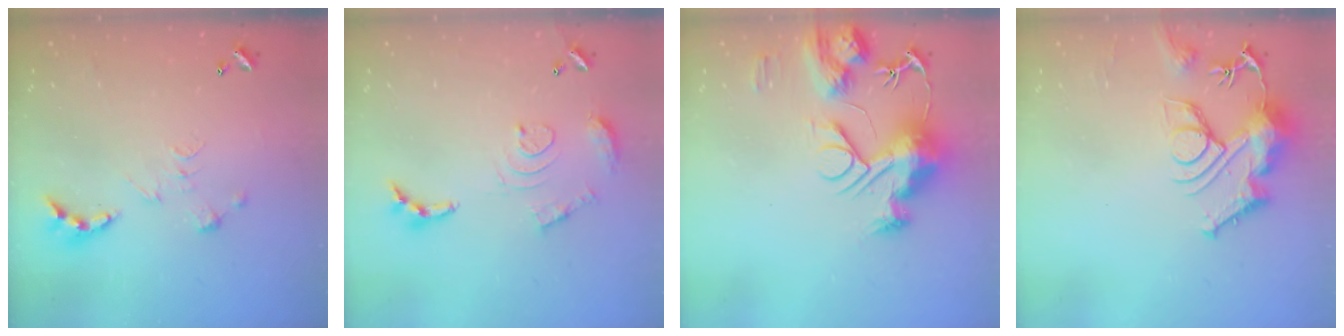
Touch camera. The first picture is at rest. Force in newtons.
{"total": 12.6, "press": 12.5, "slide": 1.3}
{"total": 14.8, "press": 14.7, "slide": 1.3}
{"total": 11.9, "press": 11.8, "slide": 1.6}